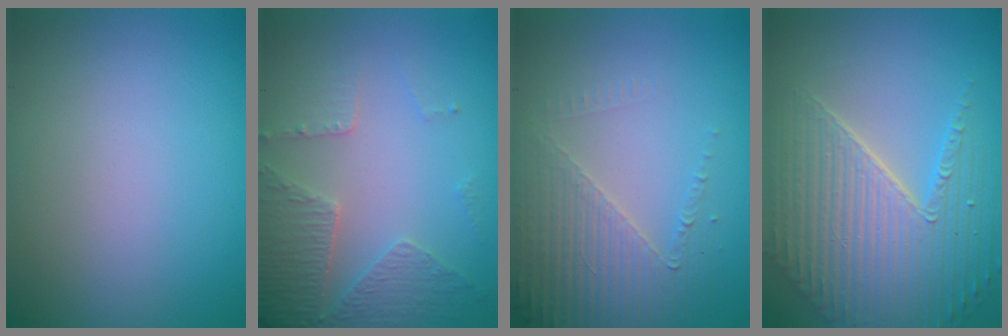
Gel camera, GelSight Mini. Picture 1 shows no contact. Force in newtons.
{"total": 4.6, "press": 3.4, "slide": 3.1}
{"total": 4.5, "press": 3.2, "slide": 3.1}
{"total": 6.9, "press": 5.5, "slide": 4.2}